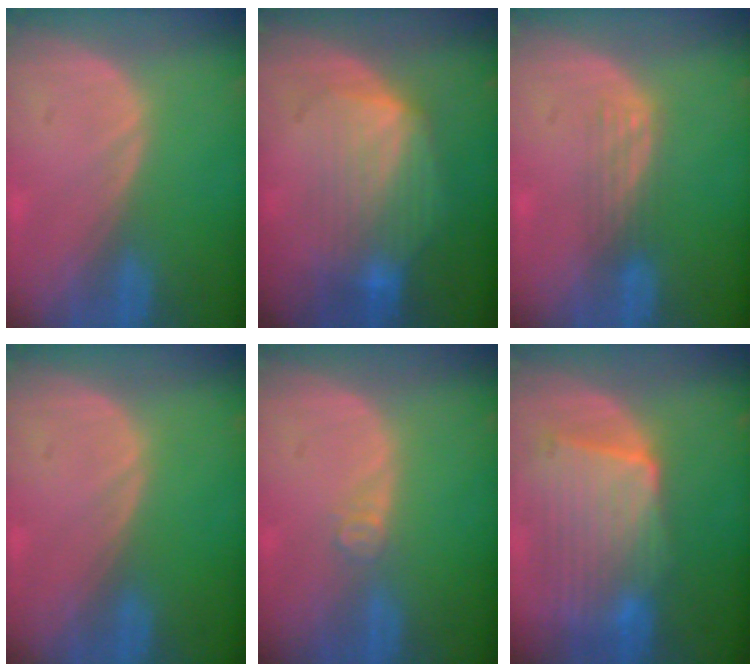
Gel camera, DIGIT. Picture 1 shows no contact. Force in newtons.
{"total": 7.4, "press": 7.3, "slide": 1.4}
{"total": 2.8, "press": 2.5, "slide": 1.3}
{"total": 0.0}
{"total": 2.0, "press": 1.6, "slide": 1.1}
{"total": 10.1, "press": 9.0, "slide": 4.5}